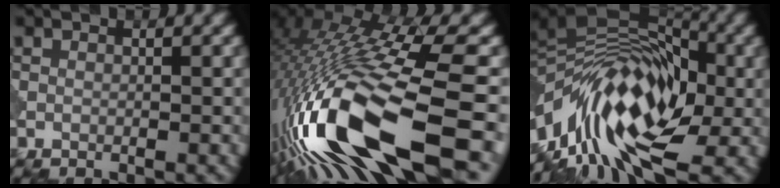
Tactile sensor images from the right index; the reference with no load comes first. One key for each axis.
{"total": 17.0, "fx": -5.4, "fy": 4.9, "fz": 15.3, "tx": -0.294, "ty": -0.007, "tz": -0.089}
{"total": 13.8, "fx": -4.0, "fy": 6.7, "fz": 11.4, "tx": -0.188, "ty": 0.034, "tz": -0.092}